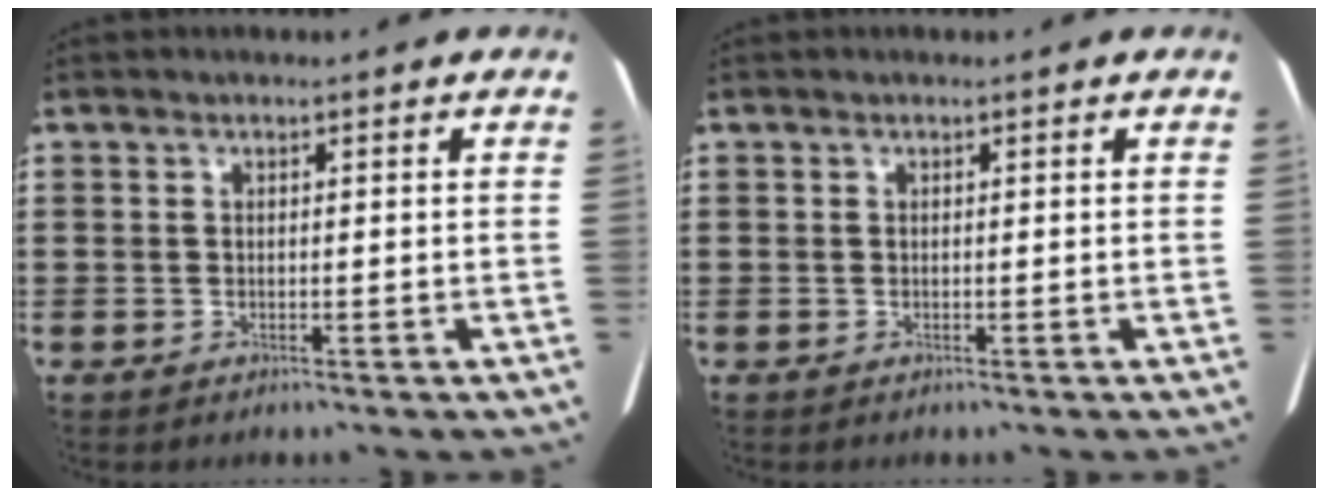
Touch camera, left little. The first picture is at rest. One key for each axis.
{"total": 0.0}